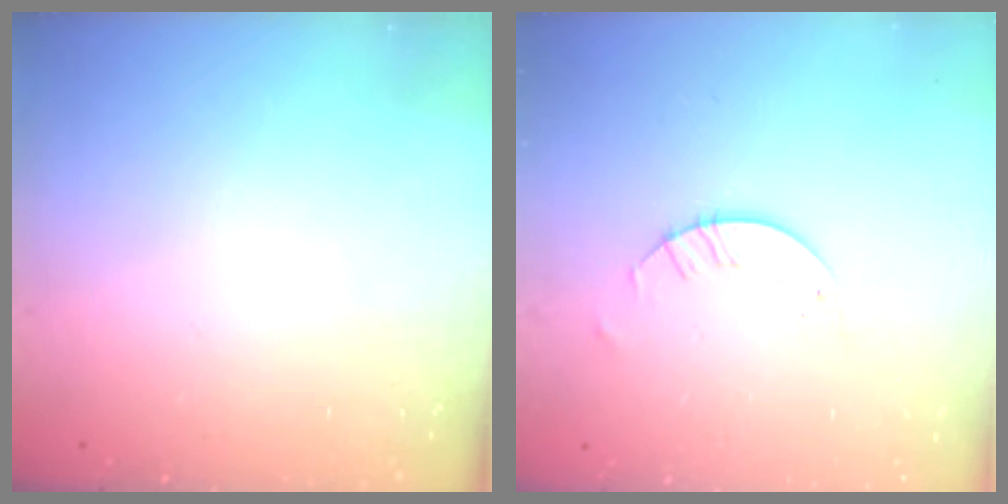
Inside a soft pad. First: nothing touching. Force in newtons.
{"total": 3.2, "press": 3.2, "slide": 0.3}